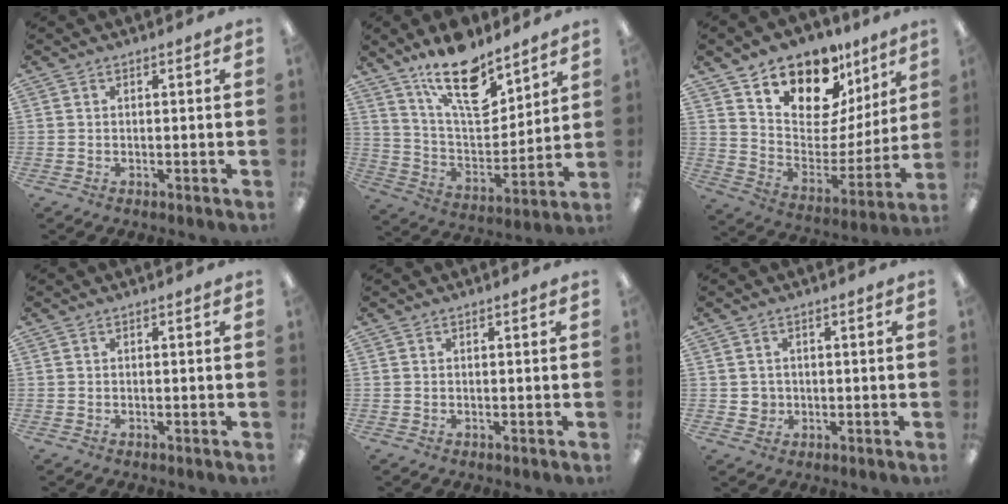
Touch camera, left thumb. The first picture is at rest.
{"total": 18.2, "force": [12.6, 7.8, 10.6], "torque": [-0.172, -0.075, 0.219]}
{"total": 15.0, "force": [11.2, 8.2, 5.5], "torque": [-0.102, -0.090, 0.207]}
{"total": 0.0}
{"total": 0.0}
{"total": 2.3, "force": [0.3, 2.3, 0.3], "torque": [-0.001, 0.001, 0.002]}